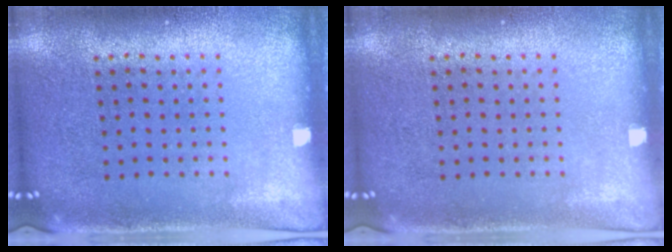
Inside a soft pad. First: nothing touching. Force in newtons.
{"total": 0.0}